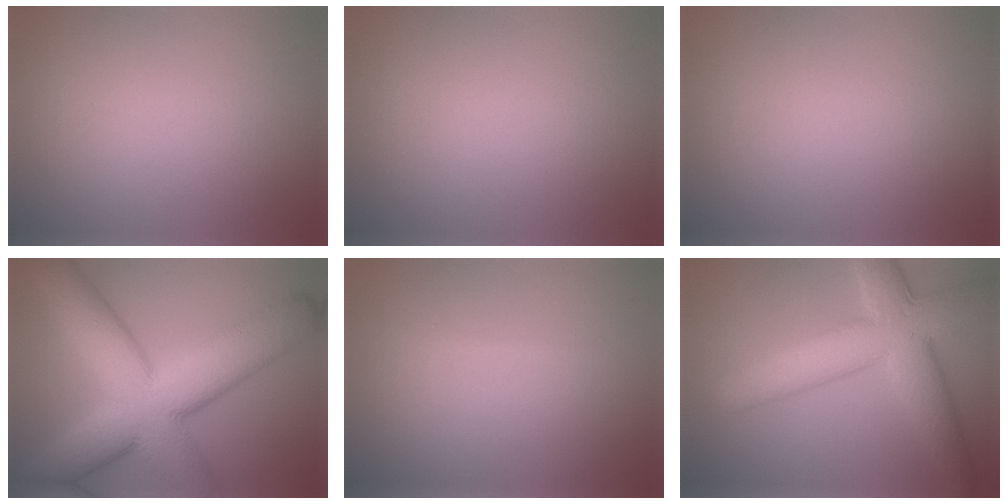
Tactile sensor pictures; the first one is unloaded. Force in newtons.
{"total": 0.0}
{"total": 0.0}
{"total": 15.3, "press": 15.2, "slide": 0.9}
{"total": 0.6, "press": 0.5, "slide": 0.1}
{"total": 9.1, "press": 9.1, "slide": 0.3}